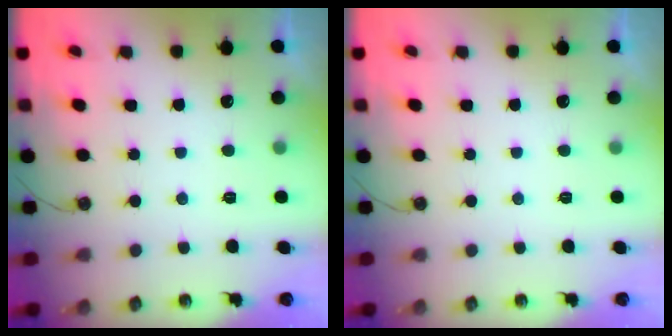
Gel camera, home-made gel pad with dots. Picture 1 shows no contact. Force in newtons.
{"total": 0.0}